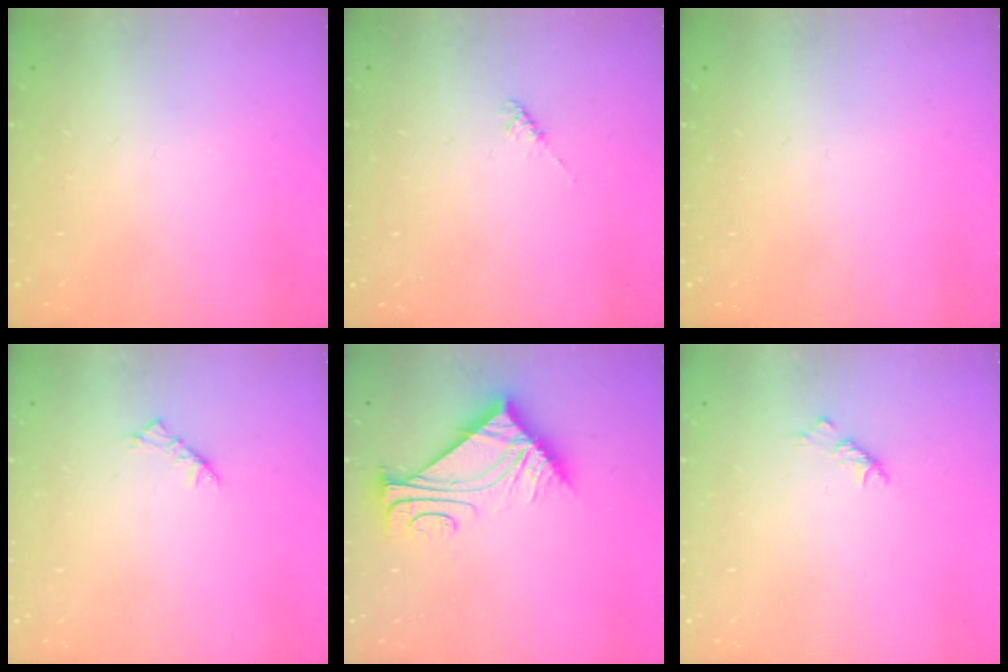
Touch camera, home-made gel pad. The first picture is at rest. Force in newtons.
{"total": 2.0, "press": 1.9, "slide": 0.4}
{"total": 0.0}
{"total": 2.5, "press": 2.4, "slide": 0.7}
{"total": 9.4, "press": 9.4, "slide": 0.2}
{"total": 3.8, "press": 3.7, "slide": 0.8}